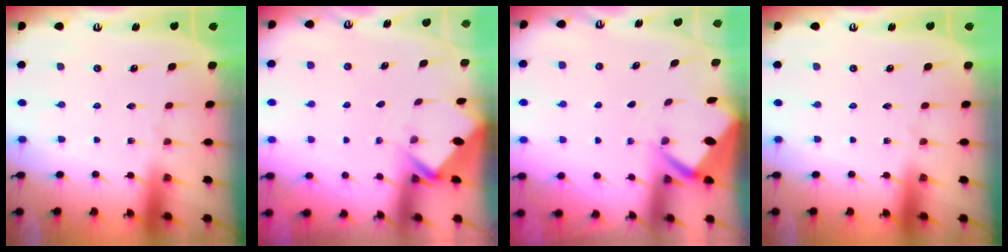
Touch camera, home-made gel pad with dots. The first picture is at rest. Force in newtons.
{"total": 2.5, "press": 2.5, "slide": 0.2}
{"total": 2.7, "press": 2.7, "slide": 0.3}
{"total": 0.0}